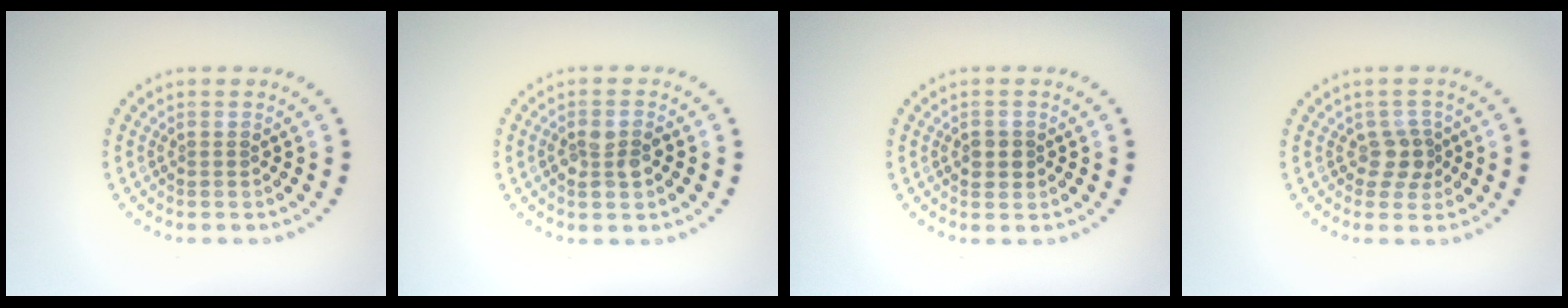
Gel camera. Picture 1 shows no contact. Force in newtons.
{"total": 2.5, "press": 2.4, "slide": 0.4}
{"total": 1.5, "press": 1.4, "slide": 0.4}
{"total": 2.1, "press": 1.6, "slide": 1.3}